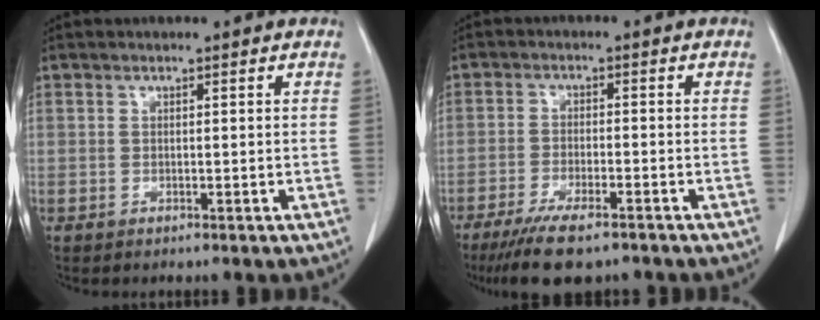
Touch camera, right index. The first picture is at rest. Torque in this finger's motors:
{"motor_torque": [0.95, -0.88, 0.22, 0.09]}